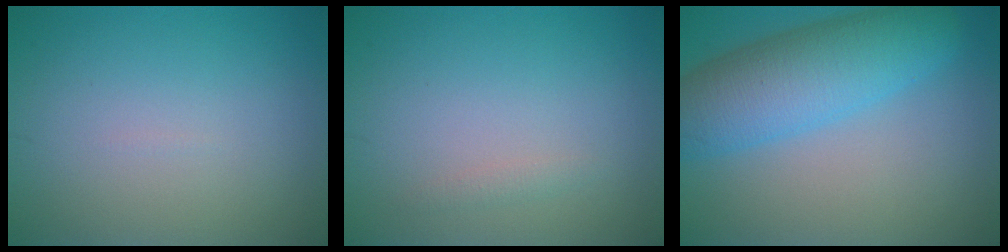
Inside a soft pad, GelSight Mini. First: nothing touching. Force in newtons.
{"total": 0.7, "press": 0.7, "slide": 0.0}
{"total": 7.9, "press": 7.9, "slide": 0.2}